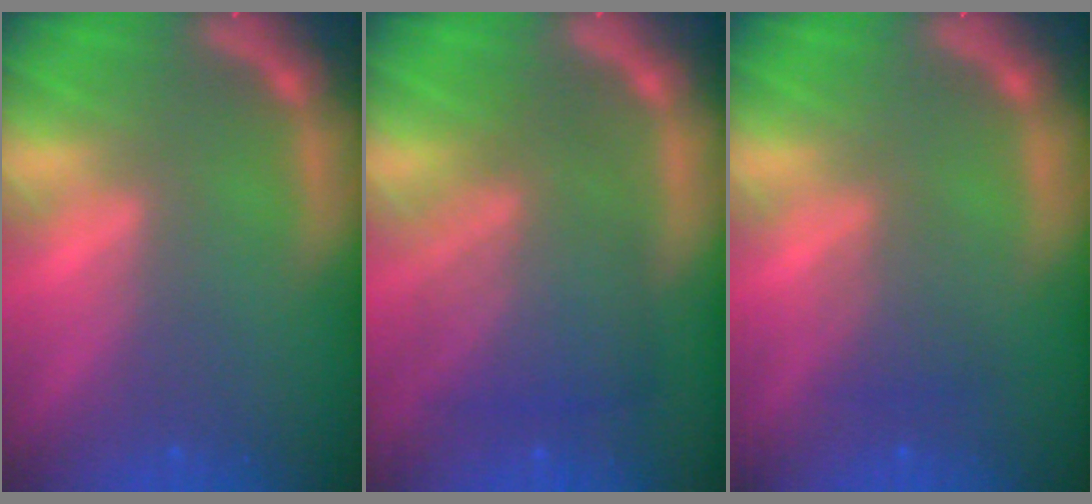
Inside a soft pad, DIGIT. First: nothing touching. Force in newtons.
{"total": 7.1}
{"total": 2.0}